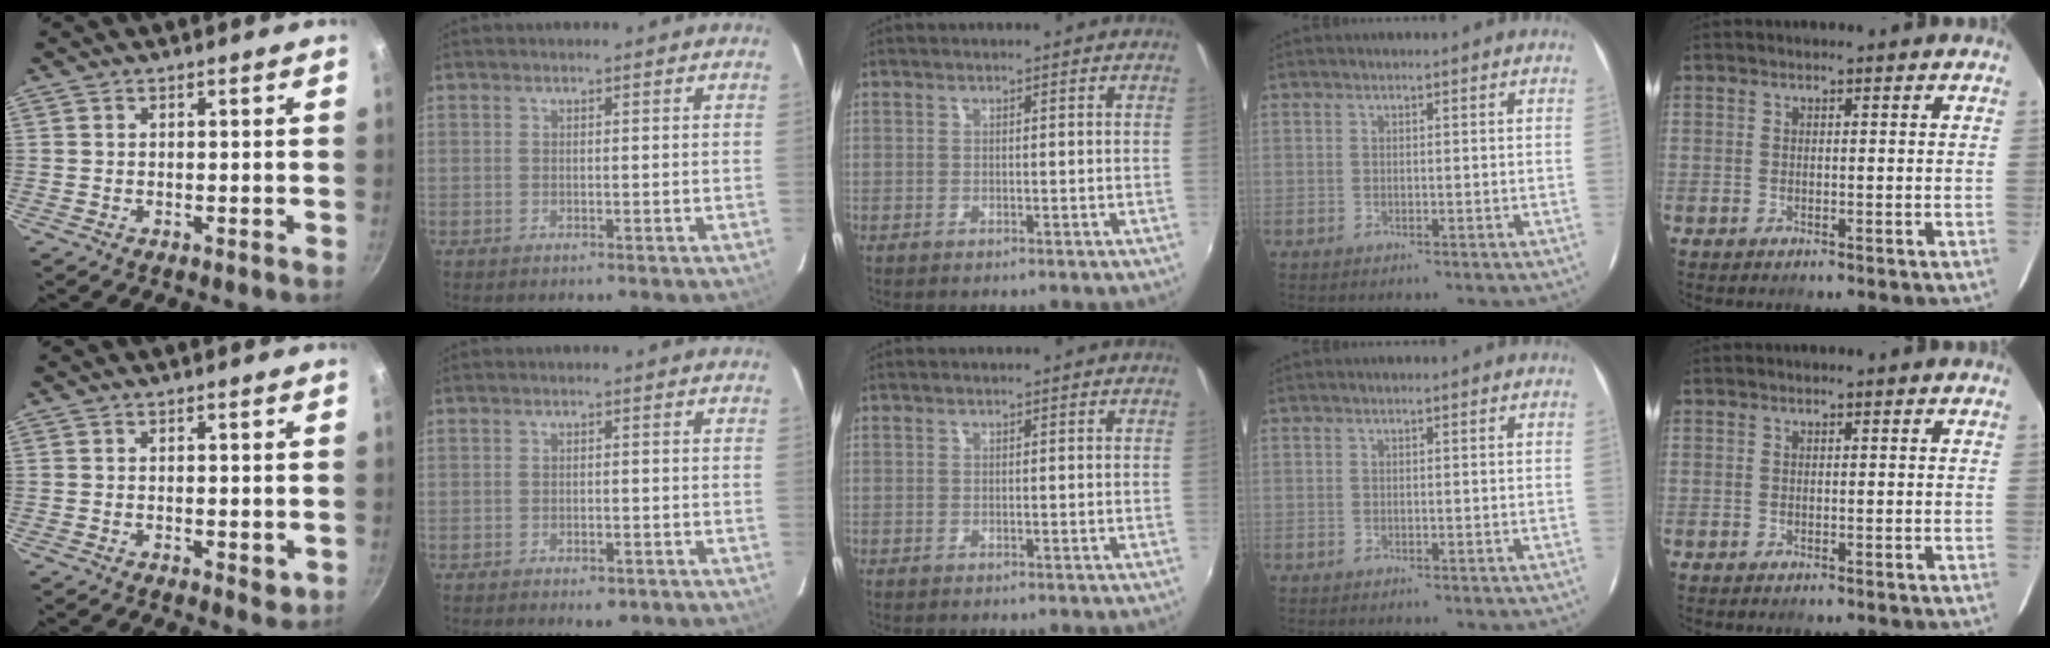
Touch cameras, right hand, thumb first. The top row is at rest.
{"thumb": {"total": 2.9, "force": [-0.5, 1.5, 2.5], "torque": [-0.035, -0.007, -0.006]}, "index": {"total": 3.2, "force": [-2.1, 1.5, 1.9], "torque": [-0.041, -0.005, -0.026]}}